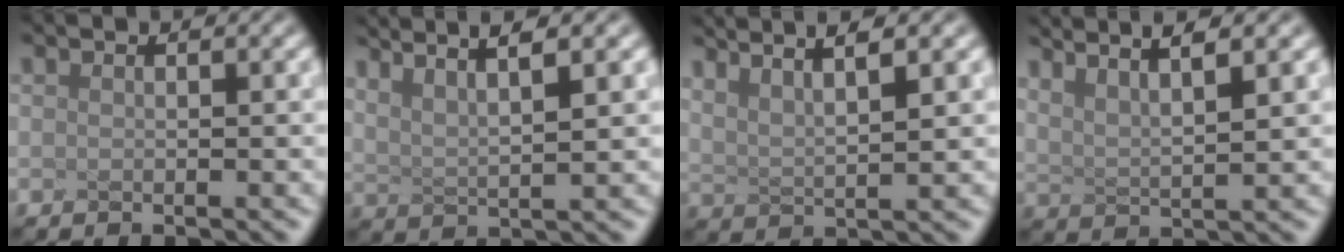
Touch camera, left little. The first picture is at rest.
{"total": 4.2, "force": [2.6, 0.0, 3.2], "torque": [-0.087, 0.013, 0.064]}
{"total": 4.3, "force": [2.9, 0.2, 3.2], "torque": [-0.082, 0.019, 0.060]}
{"total": 4.4, "force": [3.1, 0.1, 3.1], "torque": [-0.081, 0.017, 0.064]}